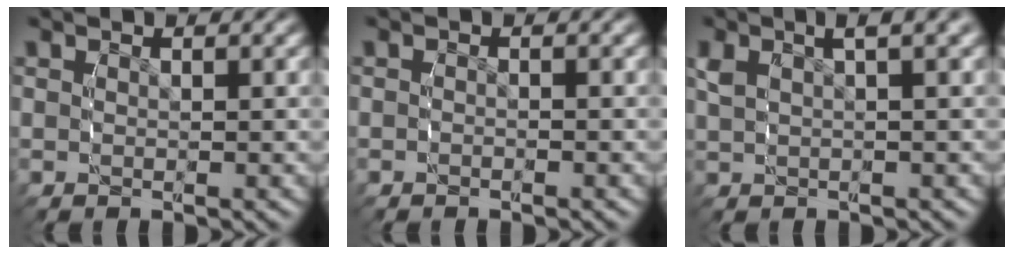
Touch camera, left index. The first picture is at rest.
{"total": 0.7, "force": [-0.7, 0.0, 0.1], "torque": [0.003, 0.002, -0.012]}
{"total": 3.4, "force": [1.1, 1.5, 2.8], "torque": [-0.059, 0.011, 0.018]}